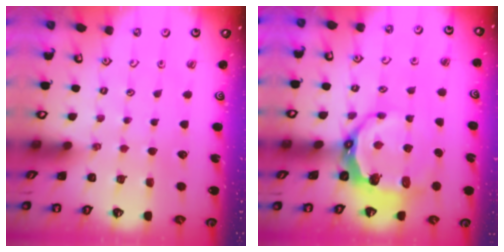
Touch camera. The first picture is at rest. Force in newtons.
{"total": 9.5, "press": 8.3, "slide": 4.5}